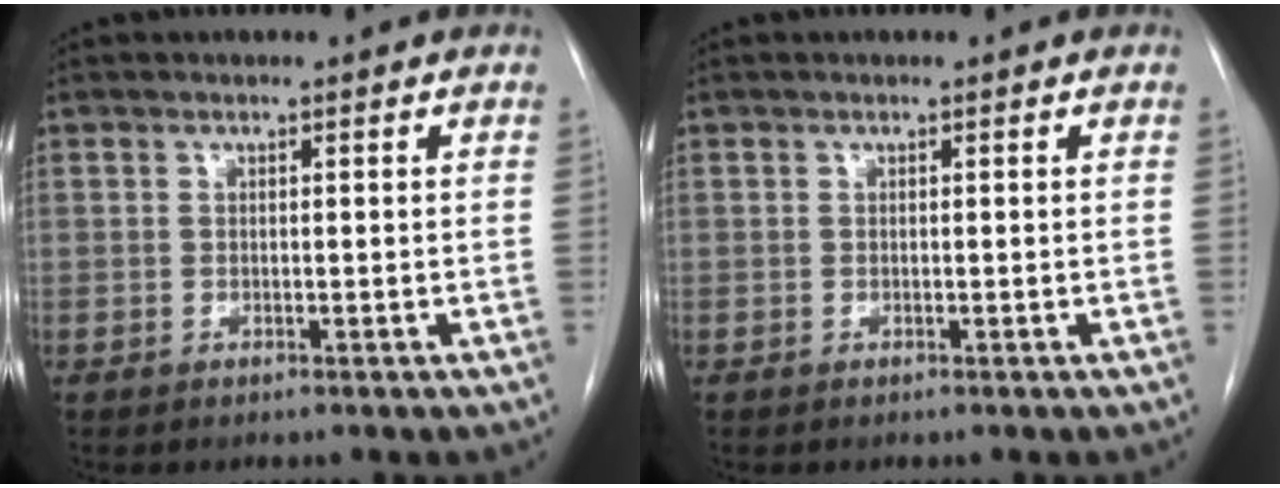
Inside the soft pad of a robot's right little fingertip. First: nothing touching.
{"total": 0.0}